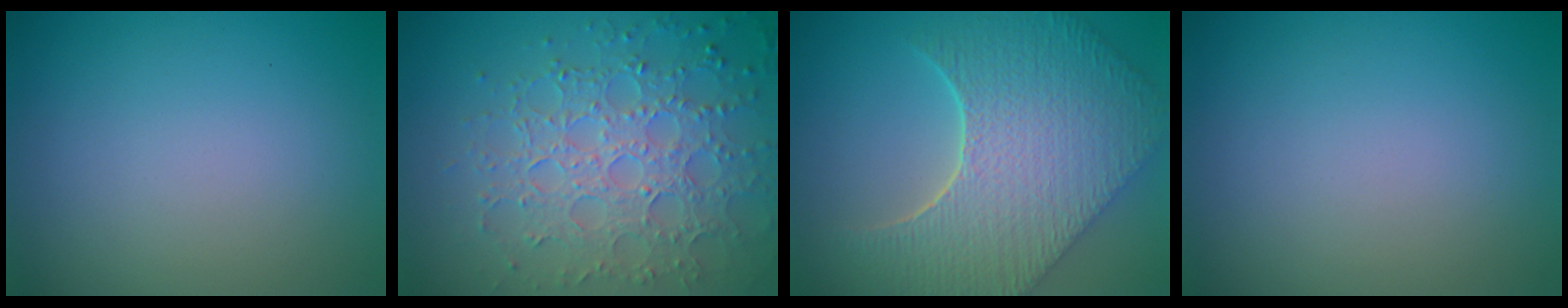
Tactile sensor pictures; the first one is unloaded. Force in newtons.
{"total": 7.0, "press": 5.5, "slide": 4.4}
{"total": 9.8, "press": 7.1, "slide": 6.7}
{"total": 0.0}